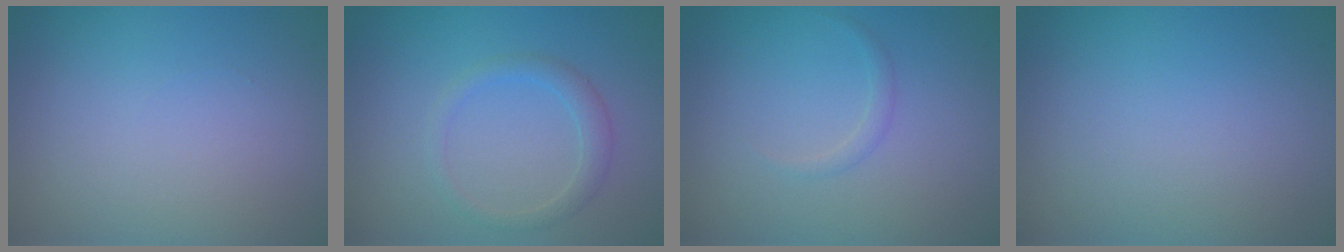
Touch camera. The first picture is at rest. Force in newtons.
{"total": 1.8, "press": 1.8, "slide": 0.1}
{"total": 0.7, "press": 0.7, "slide": 0.0}
{"total": 0.0}